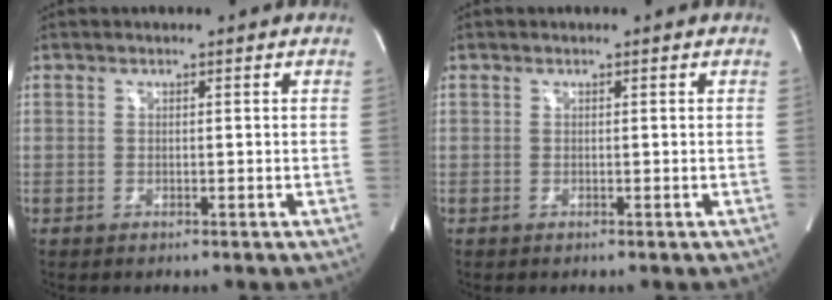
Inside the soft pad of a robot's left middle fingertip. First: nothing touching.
{"total": 0.0}